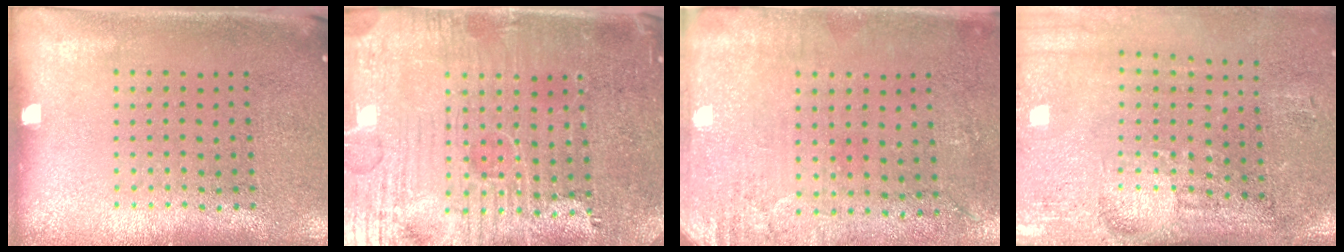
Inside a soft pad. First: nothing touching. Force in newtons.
{"total": 5.0, "press": 4.8, "slide": 1.6}
{"total": 2.8, "press": 2.4, "slide": 1.5}
{"total": 4.7, "press": 3.9, "slide": 2.6}